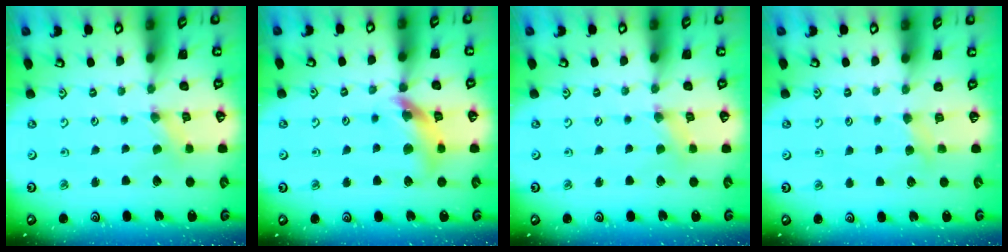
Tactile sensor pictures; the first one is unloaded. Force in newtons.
{"total": 13.3, "press": 13.2, "slide": 1.6}
{"total": 1.2, "press": 1.1, "slide": 0.3}
{"total": 3.5, "press": 3.5, "slide": 0.5}